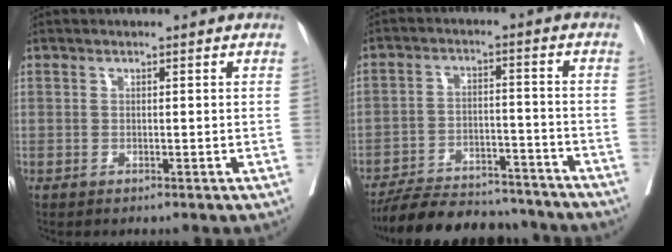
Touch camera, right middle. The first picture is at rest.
{"total": 15.6, "force": [-14.3, 4.4, 4.4], "torque": [-0.070, 0.008, -0.208]}